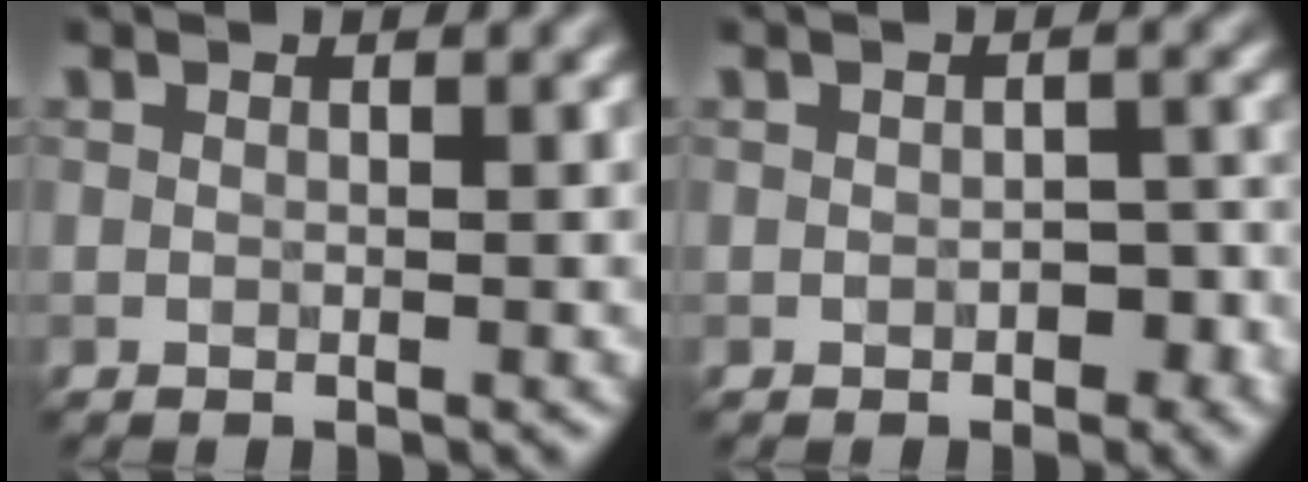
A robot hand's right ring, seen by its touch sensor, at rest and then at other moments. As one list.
[{"total": 2.0, "force": [-0.8, 1.2, 1.4], "torque": [-0.019, -0.003, -0.009]}]